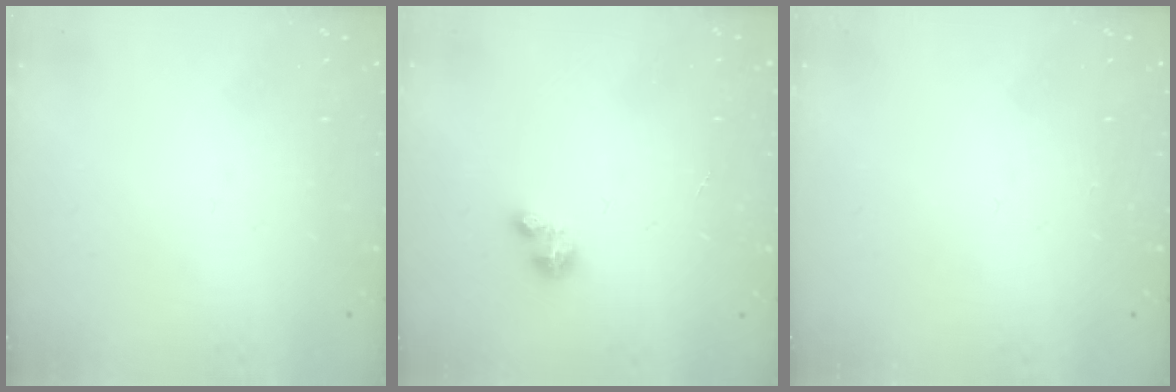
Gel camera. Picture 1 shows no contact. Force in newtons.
{"total": 2.1, "press": 2.1, "slide": 0.2}
{"total": 0.0}